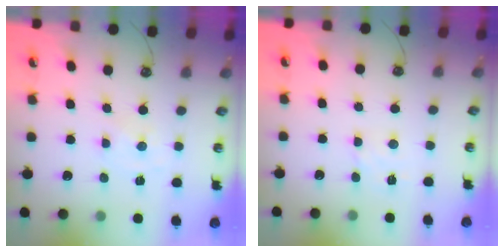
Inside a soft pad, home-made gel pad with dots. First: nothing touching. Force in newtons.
{"total": 3.0, "press": 2.9, "slide": 0.5}